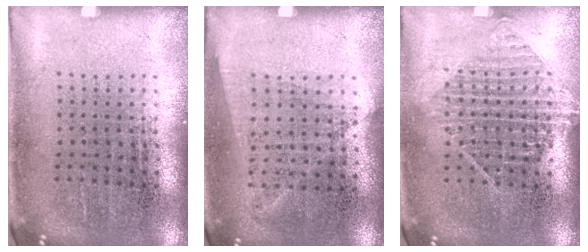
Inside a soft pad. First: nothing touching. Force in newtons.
{"total": 1.1, "press": 1.0, "slide": 0.5}
{"total": 1.0, "press": 1.0, "slide": 0.4}